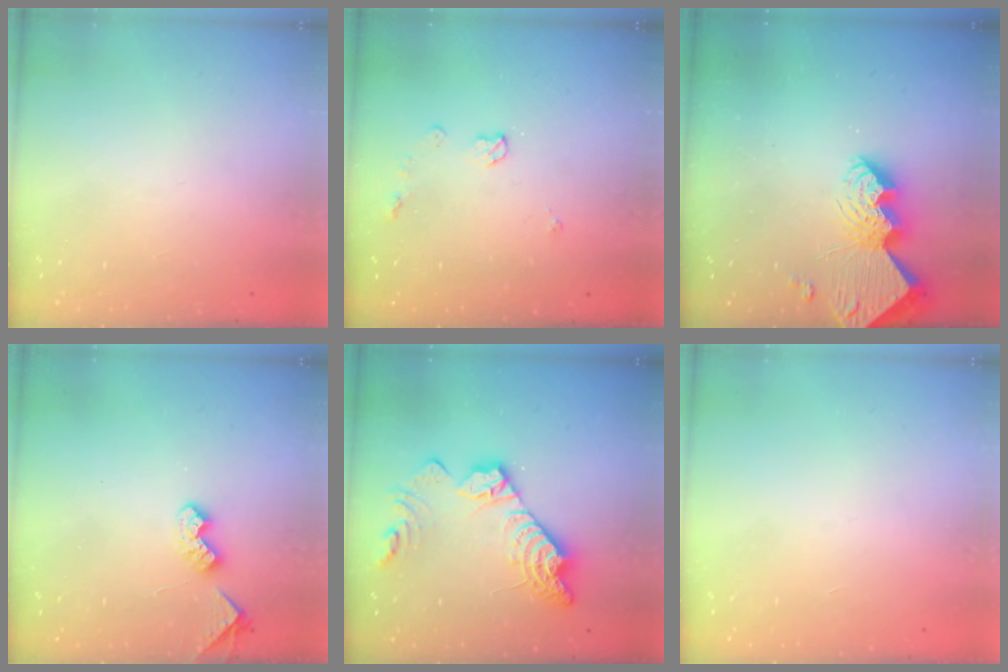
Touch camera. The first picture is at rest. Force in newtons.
{"total": 5.7, "press": 5.7, "slide": 0.4}
{"total": 11.1, "press": 11.0, "slide": 1.0}
{"total": 3.8, "press": 3.8, "slide": 0.6}
{"total": 17.4, "press": 17.4, "slide": 1.2}
{"total": 0.0}